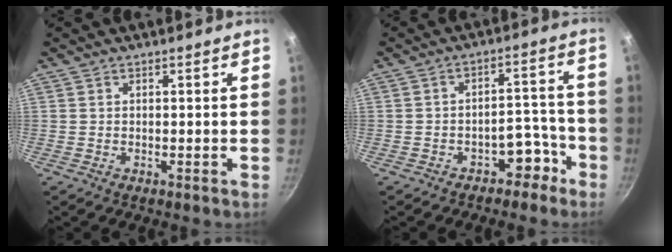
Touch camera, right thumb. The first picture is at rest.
{"total": 6.6, "force": [-4.3, 4.1, 2.9], "torque": [-0.012, 0.059, -0.062]}